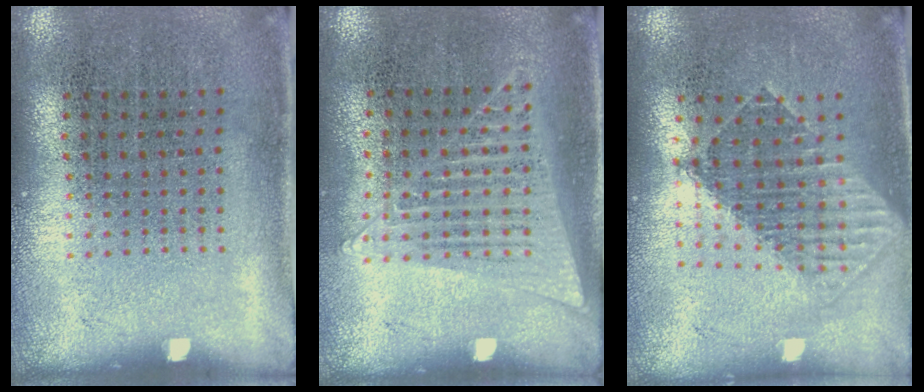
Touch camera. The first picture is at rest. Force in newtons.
{"total": 1.2, "press": 1.2, "slide": 0.4}
{"total": 1.7, "press": 1.5, "slide": 0.9}